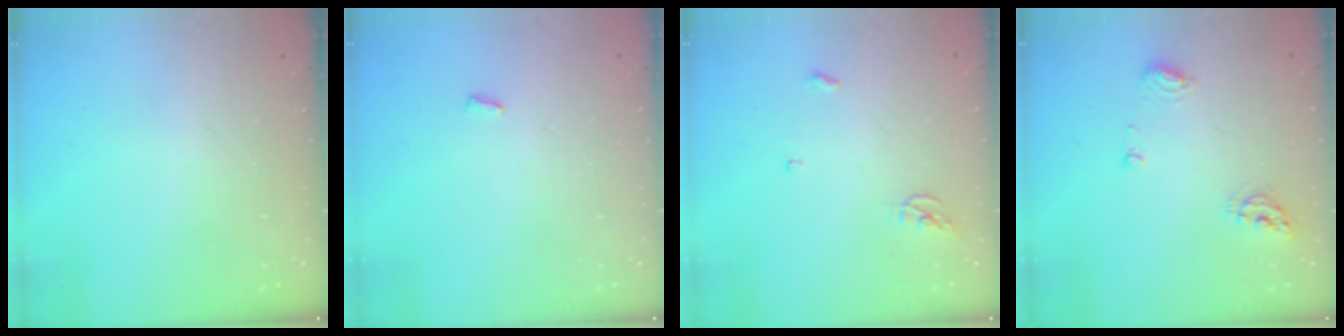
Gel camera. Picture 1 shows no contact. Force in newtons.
{"total": 3.5, "press": 3.5, "slide": 0.3}
{"total": 3.5, "press": 3.5, "slide": 0.3}
{"total": 6.9, "press": 6.8, "slide": 0.9}